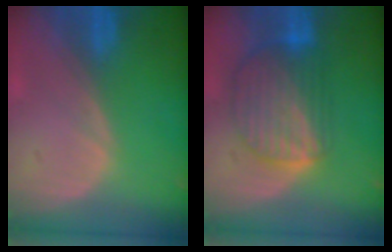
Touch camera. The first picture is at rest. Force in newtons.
{"total": 8.7, "press": 7.6, "slide": 4.2}